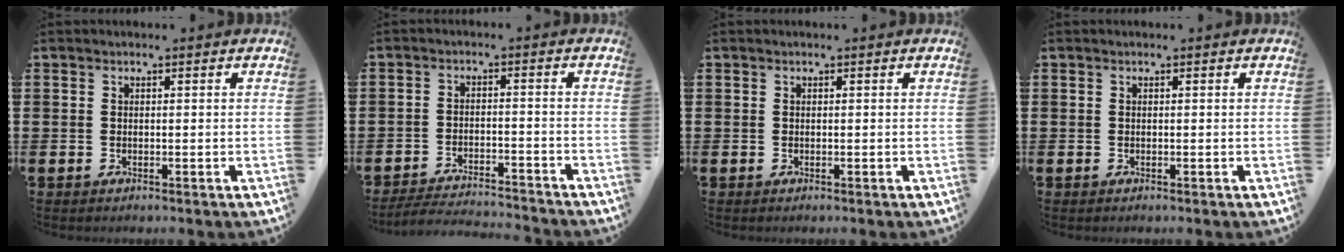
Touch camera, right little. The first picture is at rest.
{"total": 3.4, "force": [-3.4, 0.0, 0.4], "torque": [-0.008, 0.002, -0.070]}
{"total": 0.0}
{"total": 0.0}